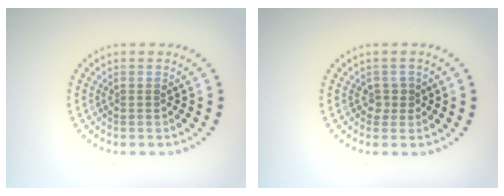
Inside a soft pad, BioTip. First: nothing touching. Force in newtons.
{"total": 1.4, "press": 1.1, "slide": 0.9}